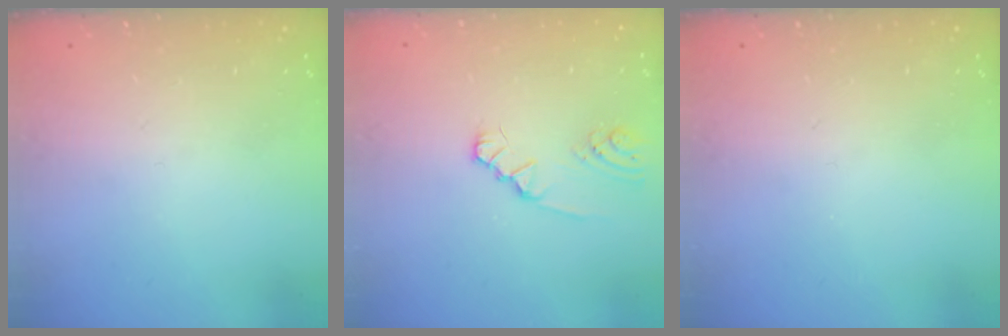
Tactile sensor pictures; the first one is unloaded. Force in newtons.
{"total": 2.2, "press": 2.2, "slide": 0.4}
{"total": 0.0}